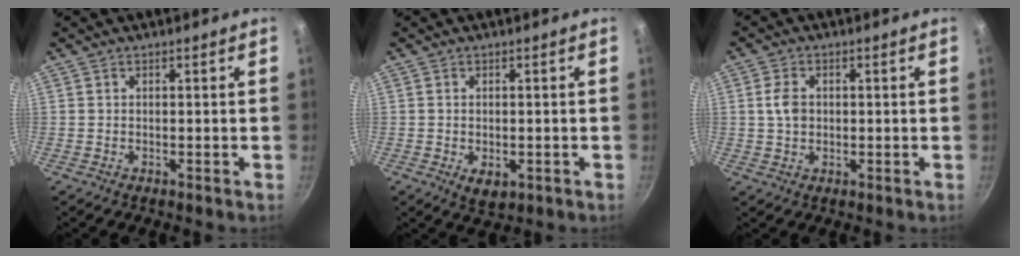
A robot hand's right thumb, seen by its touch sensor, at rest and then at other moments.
{"total": 3.9, "force": [-1.0, 2.4, 2.9], "torque": [-0.044, -0.010, -0.010]}
{"total": 4.2, "force": [0.4, 3.1, 2.8], "torque": [-0.047, 0.004, 0.004]}